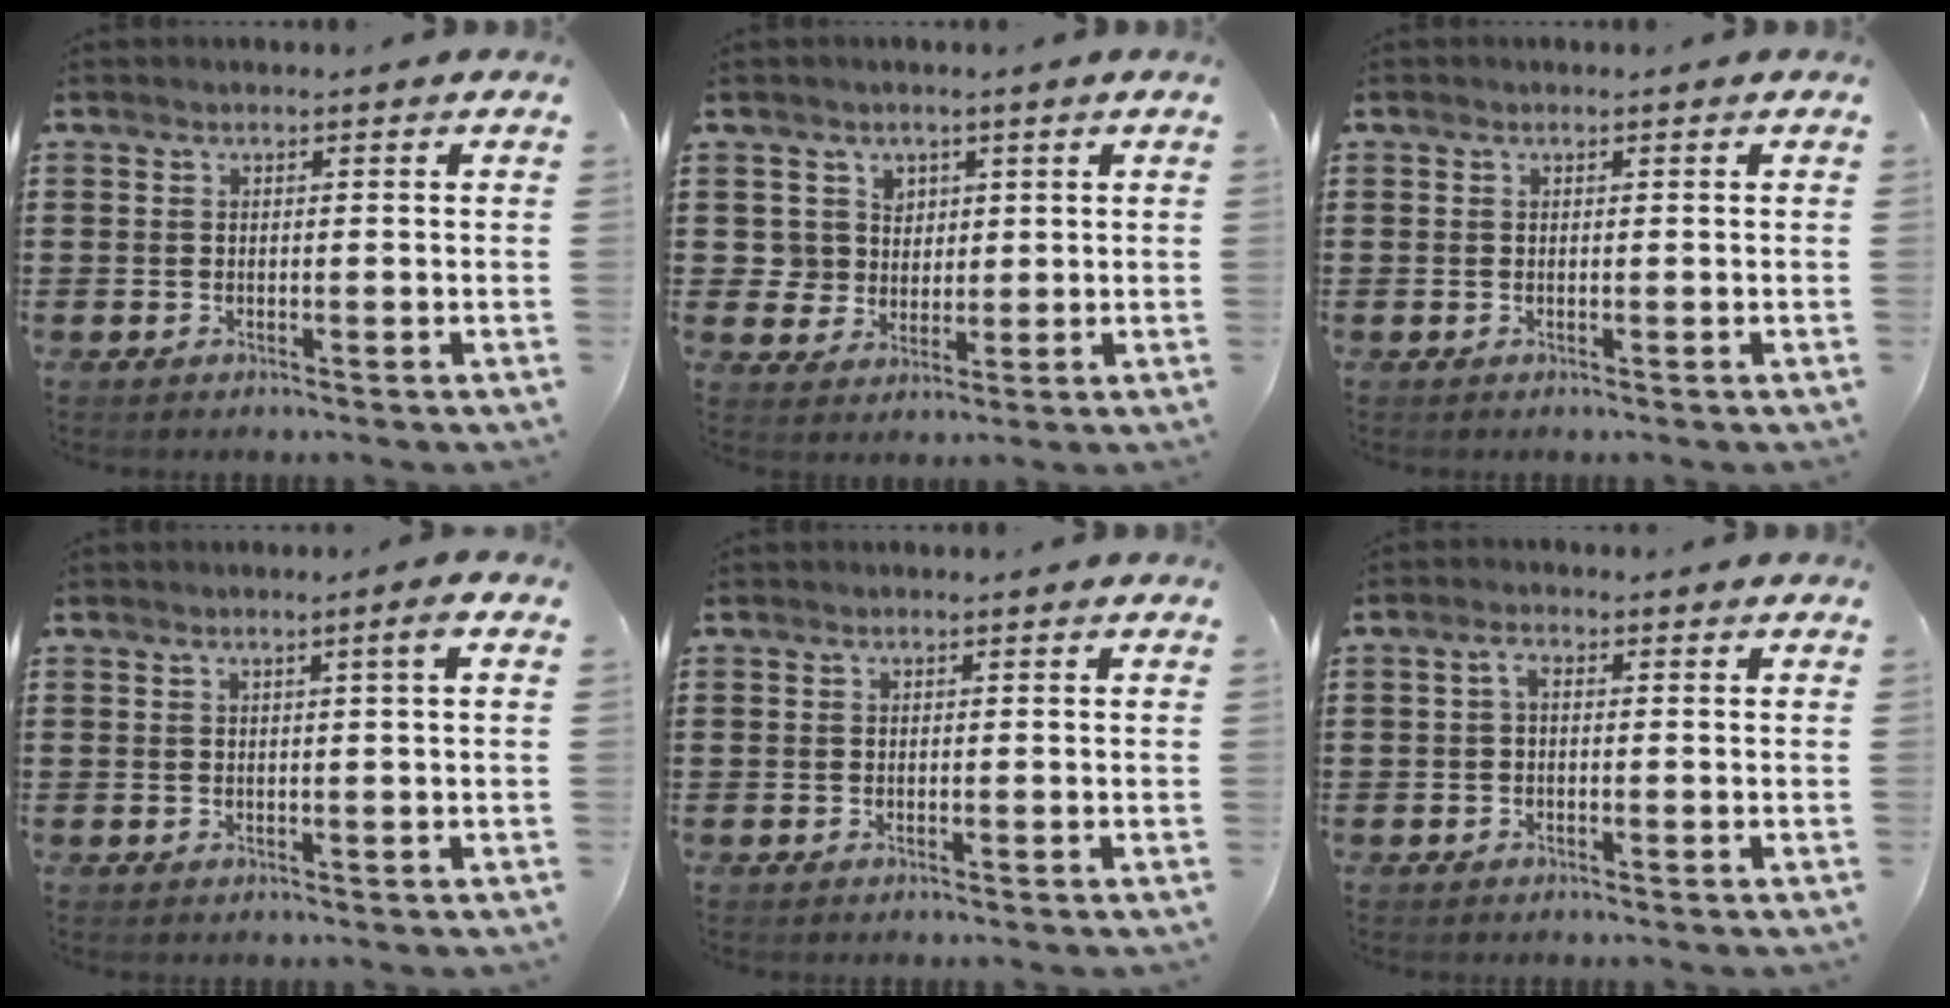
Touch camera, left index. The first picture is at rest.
{"total": 4.4, "force": [1.5, 4.2, 0.0], "torque": [-0.026, 0.014, 0.027]}
{"total": 0.0}
{"total": 2.0, "force": [0.8, -0.5, 1.8], "torque": [-0.030, -0.003, 0.011]}
{"total": 0.0}
{"total": 1.6, "force": [-0.2, 0.7, 1.4], "torque": [-0.029, 0.007, -0.006]}